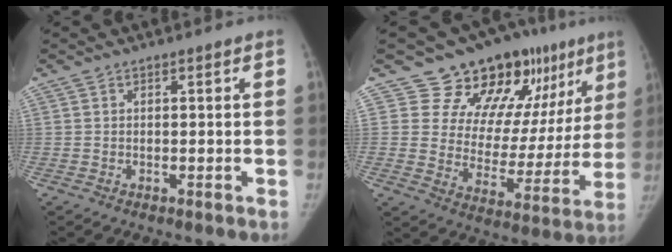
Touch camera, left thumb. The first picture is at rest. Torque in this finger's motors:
{"motor_torque": [1.01, 1.31, -0.31, -0.43, -0.03]}